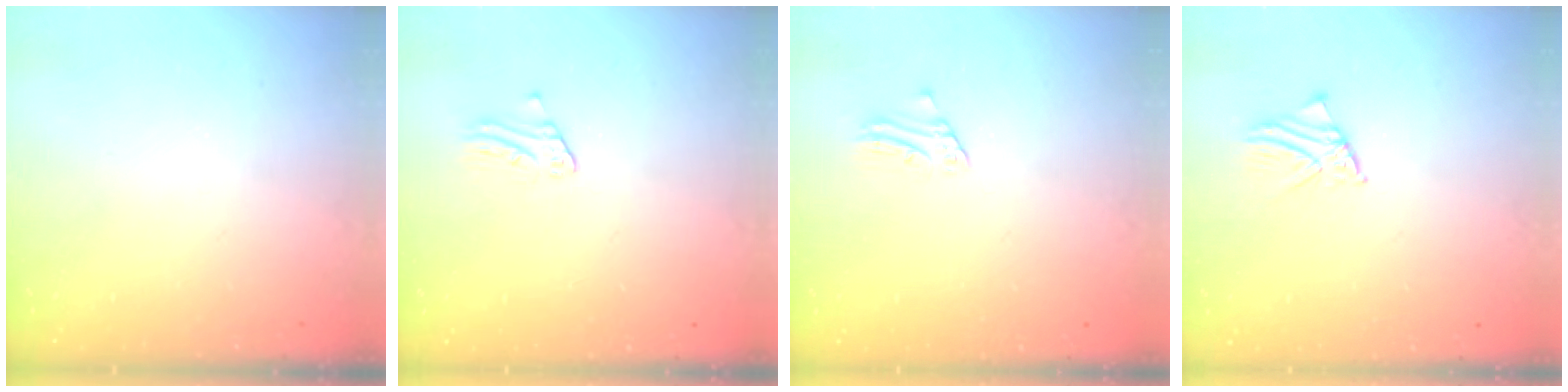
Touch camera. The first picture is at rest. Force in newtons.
{"total": 0.8, "press": 0.8, "slide": 0.1}
{"total": 2.3, "press": 2.3, "slide": 0.2}
{"total": 1.5, "press": 1.5, "slide": 0.0}